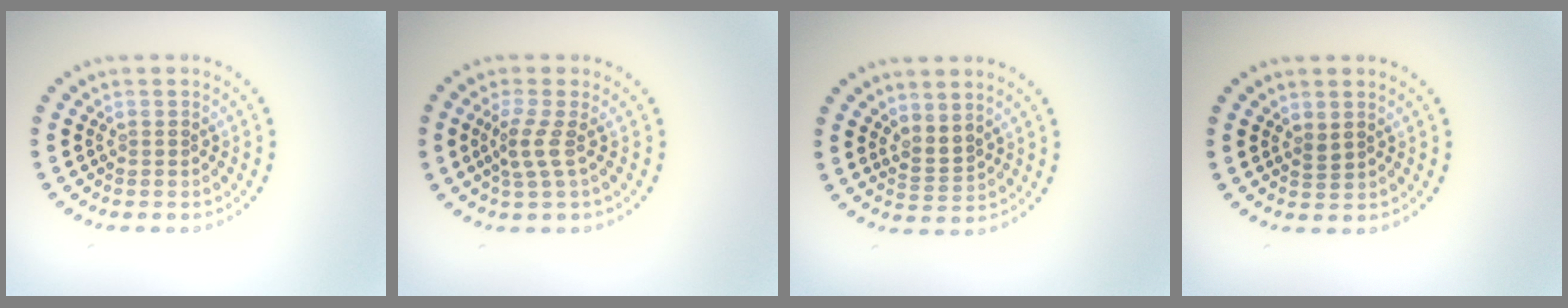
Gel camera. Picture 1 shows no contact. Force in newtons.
{"total": 2.1, "press": 1.5, "slide": 1.5}
{"total": 2.0, "press": 1.5, "slide": 1.3}
{"total": 0.9, "press": 0.7, "slide": 0.6}